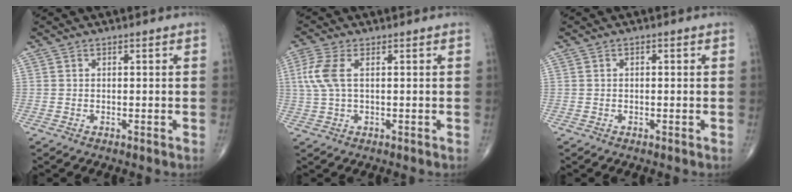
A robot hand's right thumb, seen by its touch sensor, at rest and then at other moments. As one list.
[{"total": 5.8, "force": [1.2, 2.6, 5.0], "torque": [-0.142, 0.013, 0.025]}, {"total": 0.6, "force": [0.1, 0.3, 0.5], "torque": [-0.010, 0.001, 0.002]}]